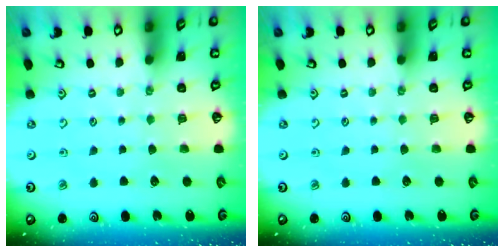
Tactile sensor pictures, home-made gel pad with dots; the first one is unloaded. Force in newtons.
{"total": 0.0}